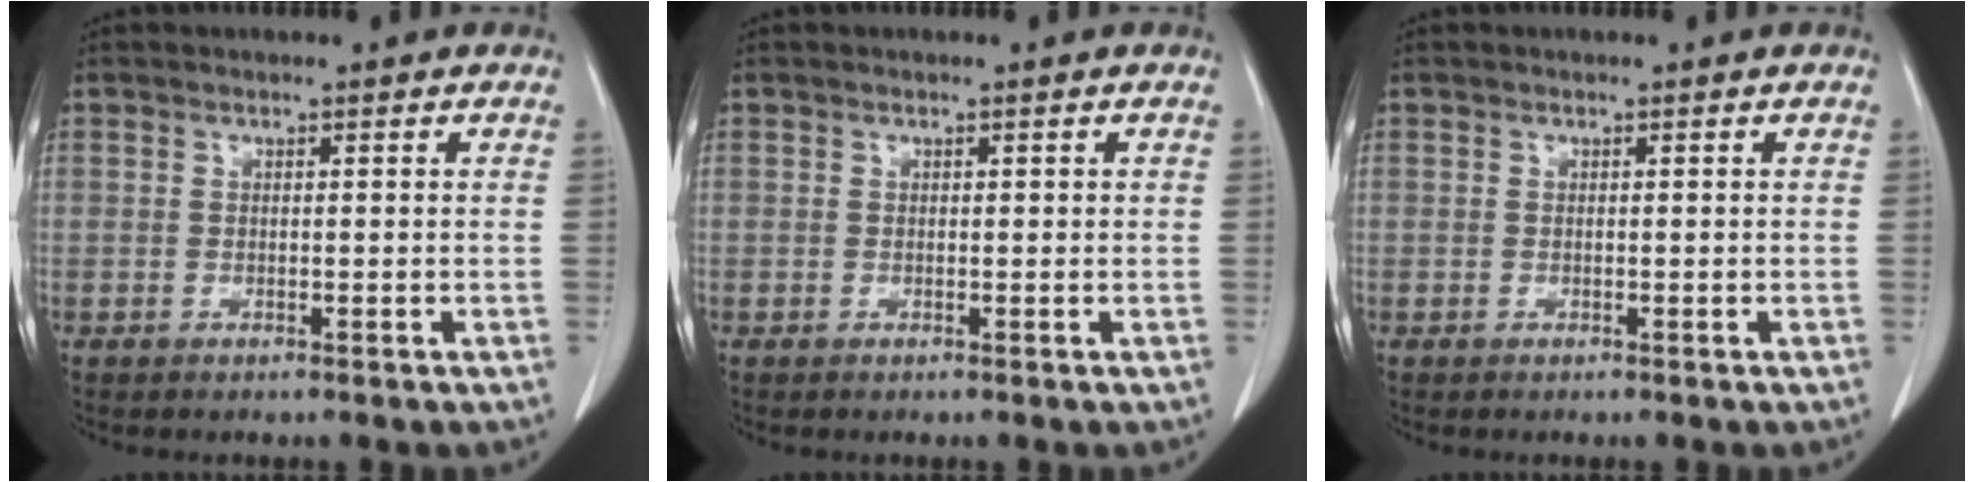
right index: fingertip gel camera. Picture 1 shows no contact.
{"total": 0.0}
{"total": 0.0}